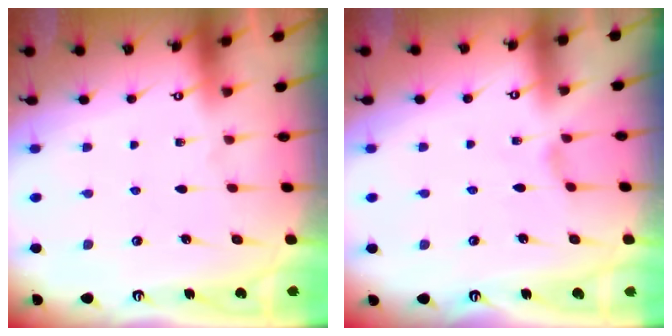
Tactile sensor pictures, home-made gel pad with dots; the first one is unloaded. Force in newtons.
{"total": 0.0}